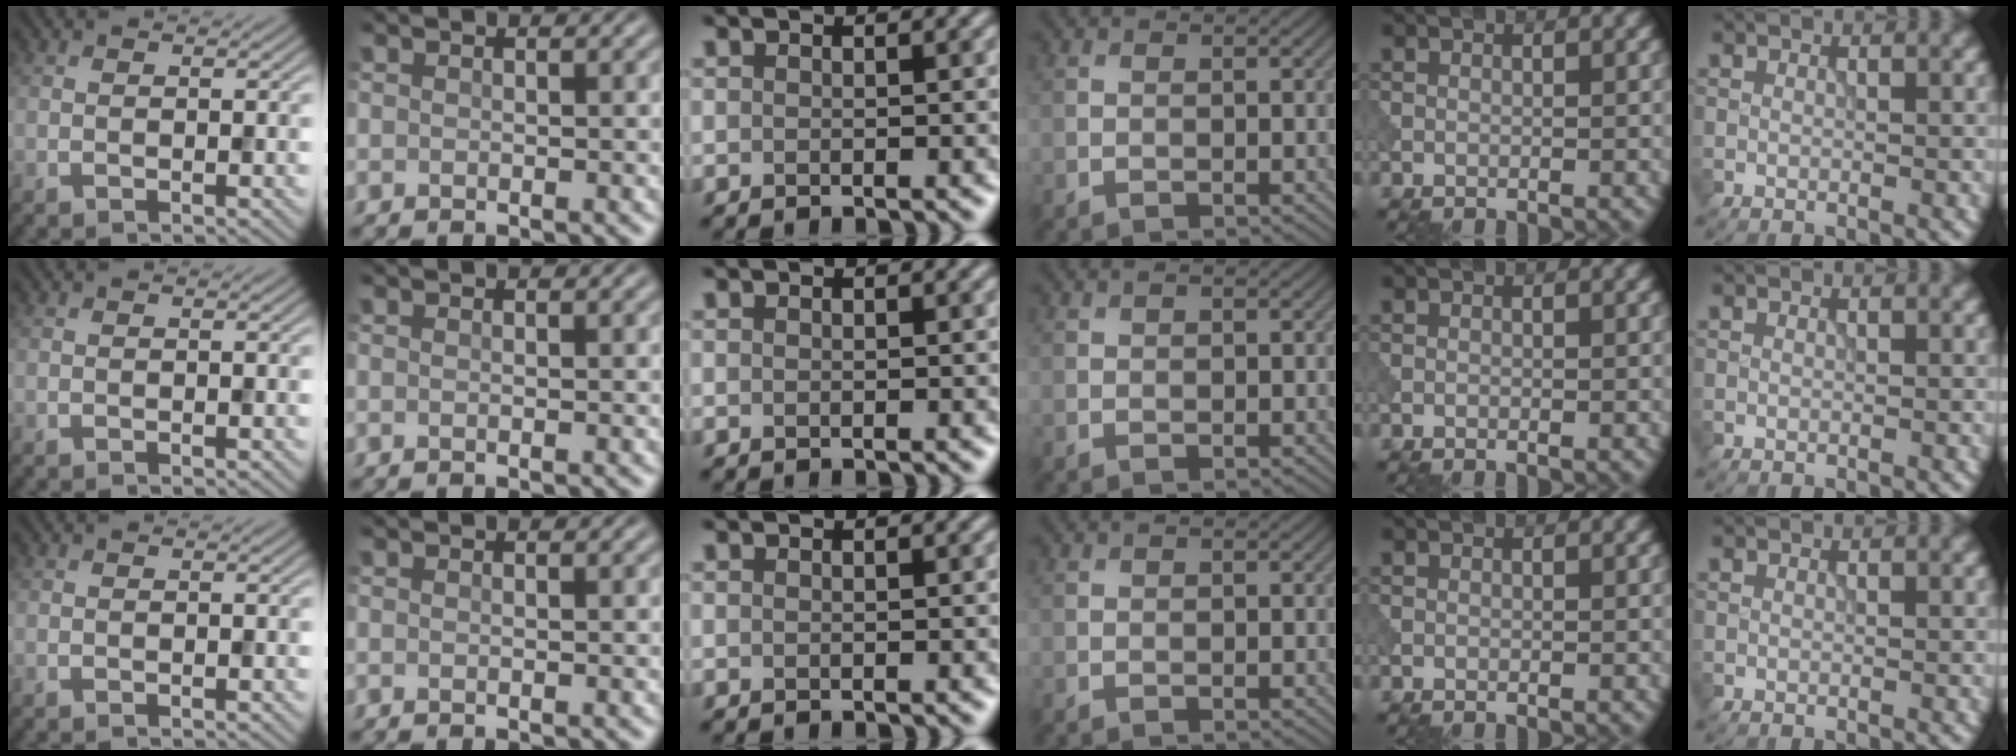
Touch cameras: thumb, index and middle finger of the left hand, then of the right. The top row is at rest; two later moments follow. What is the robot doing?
{"motion": "extract", "object": "peg toy"}